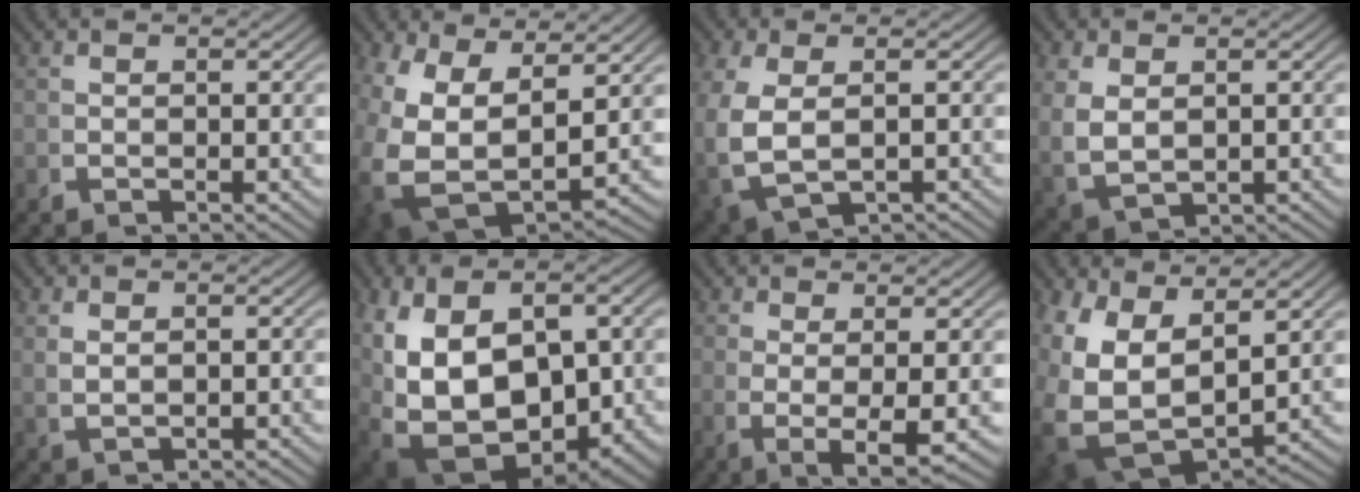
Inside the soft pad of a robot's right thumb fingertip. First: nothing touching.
{"total": 12.6, "force": [-2.6, 8.5, 8.9], "torque": [-0.229, -0.074, -0.004]}
{"total": 4.9, "force": [-1.2, 2.9, 3.8], "torque": [-0.104, -0.023, 0.008]}
{"total": 4.4, "force": [0.3, 3.0, 3.2], "torque": [-0.086, -0.022, 0.031]}
{"total": 1.4, "force": [0.9, 0.2, 1.0], "torque": [-0.022, 0.001, 0.029]}
{"total": 15.0, "force": [-2.1, 9.5, 11.5], "torque": [-0.262, -0.067, 0.008]}
{"total": 5.2, "force": [-0.6, 1.4, 4.9], "torque": [-0.101, -0.021, 0.006]}
{"total": 11.5, "force": [-1.8, 7.9, 8.1], "torque": [-0.221, -0.074, 0.004]}